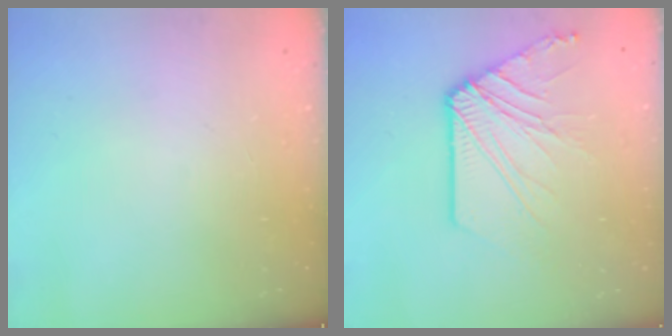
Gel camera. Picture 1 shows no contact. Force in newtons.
{"total": 11.5, "press": 11.5, "slide": 0.8}